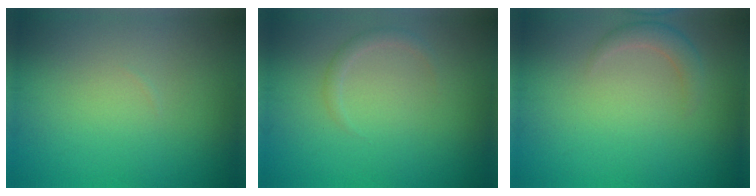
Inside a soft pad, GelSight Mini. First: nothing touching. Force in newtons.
{"total": 1.0, "press": 1.0, "slide": 0.1}
{"total": 1.7, "press": 1.7, "slide": 0.1}